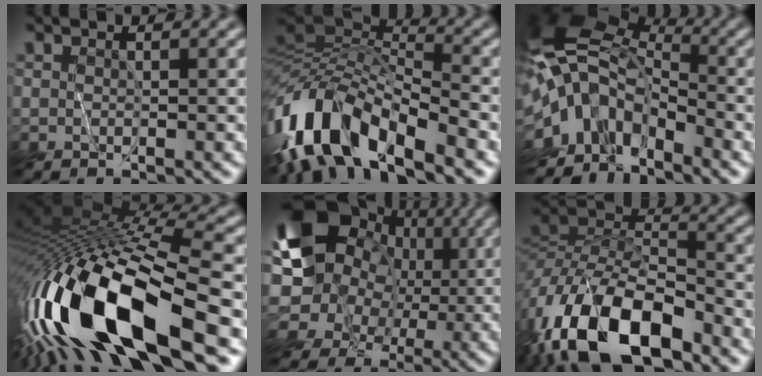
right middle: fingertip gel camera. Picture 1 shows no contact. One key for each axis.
{"total": 10.5, "fx": -6.5, "fy": 4.0, "fz": 7.3, "tx": -0.129, "ty": 0.008, "tz": -0.128}
{"total": 10.6, "fx": -3.7, "fy": 6.9, "fz": 7.2, "tx": -0.125, "ty": 0.004, "tz": -0.083}
{"total": 16.1, "fx": -7.6, "fy": 4.8, "fz": 13.4, "tx": -0.256, "ty": -0.001, "tz": -0.136}
{"total": 10.9, "fx": 2.0, "fy": 9.2, "fz": 5.6, "tx": -0.110, "ty": 0.005, "tz": 0.013}
{"total": 13.5, "fx": -8.2, "fy": 6.4, "fz": 8.6, "tx": -0.172, "ty": -0.002, "tz": -0.161}